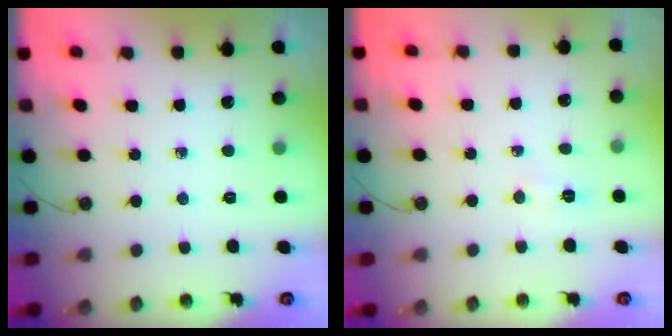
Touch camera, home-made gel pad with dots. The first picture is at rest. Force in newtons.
{"total": 3.4, "press": 3.4, "slide": 0.6}